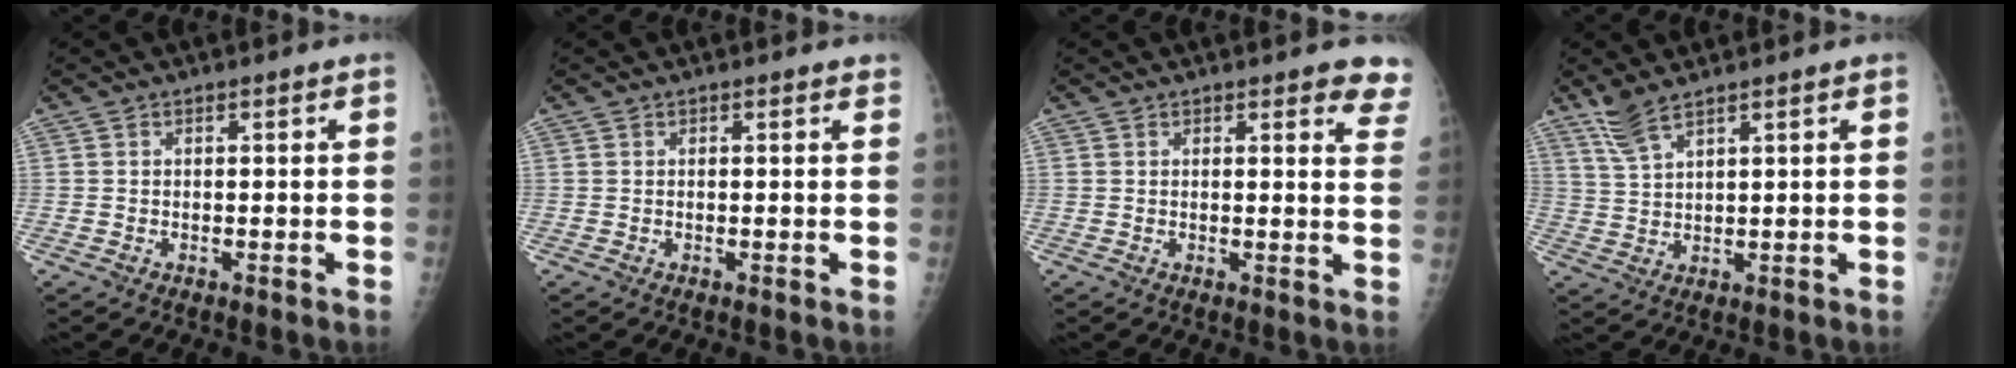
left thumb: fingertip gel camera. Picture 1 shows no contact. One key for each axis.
{"total": 0.7, "fx": 0.6, "fy": 0.2, "fz": 0.3, "tx": -0.004, "ty": 0.000, "tz": 0.005}
{"total": 6.0, "fx": 4.9, "fy": 1.9, "fz": 2.9, "tx": -0.001, "ty": -0.023, "tz": 0.034}
{"total": 4.7, "fx": 3.7, "fy": 0.9, "fz": 2.8, "tx": -0.065, "ty": -0.008, "tz": 0.083}